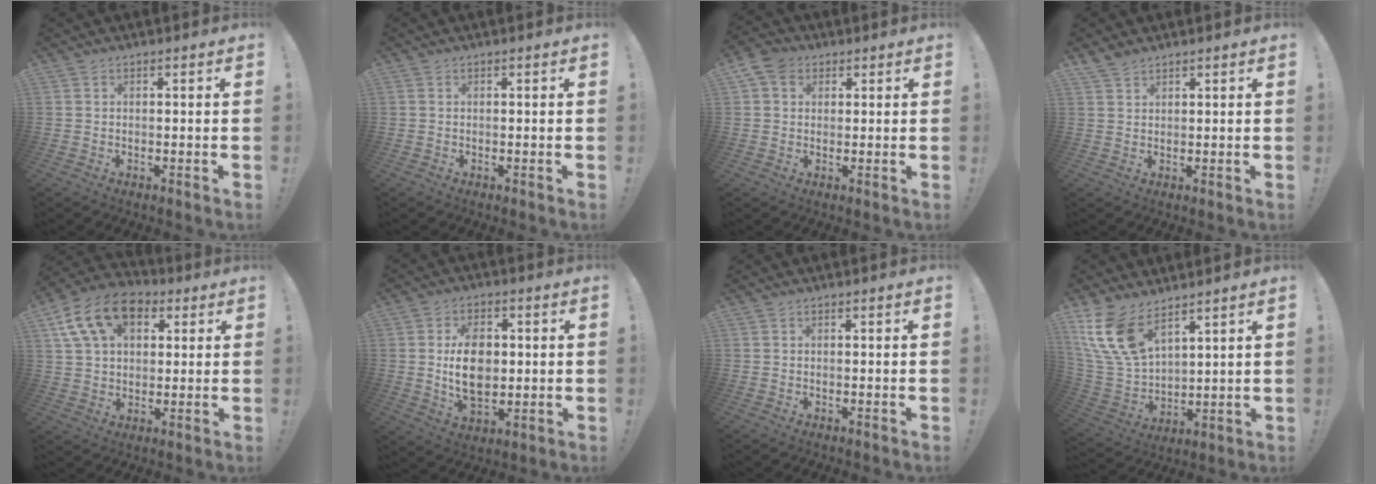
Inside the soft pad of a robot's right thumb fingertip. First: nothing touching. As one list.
[{"total": 0.0}, {"total": 6.0, "force": [2.5, 4.7, 2.9], "torque": [-0.046, -0.001, 0.049]}, {"total": 3.0, "force": [2.7, 1.1, 0.8], "torque": [-0.011, -0.017, 0.050]}, {"total": 16.3, "force": [6.9, 11.1, 9.9], "torque": [-0.161, -0.016, 0.131]}, {"total": 12.8, "force": [0.9, 8.6, 9.4], "torque": [-0.152, -0.002, 0.012]}, {"total": 0.0}, {"total": 14.7, "force": [9.9, 7.1, 8.3], "torque": [-0.186, -0.062, 0.188]}]